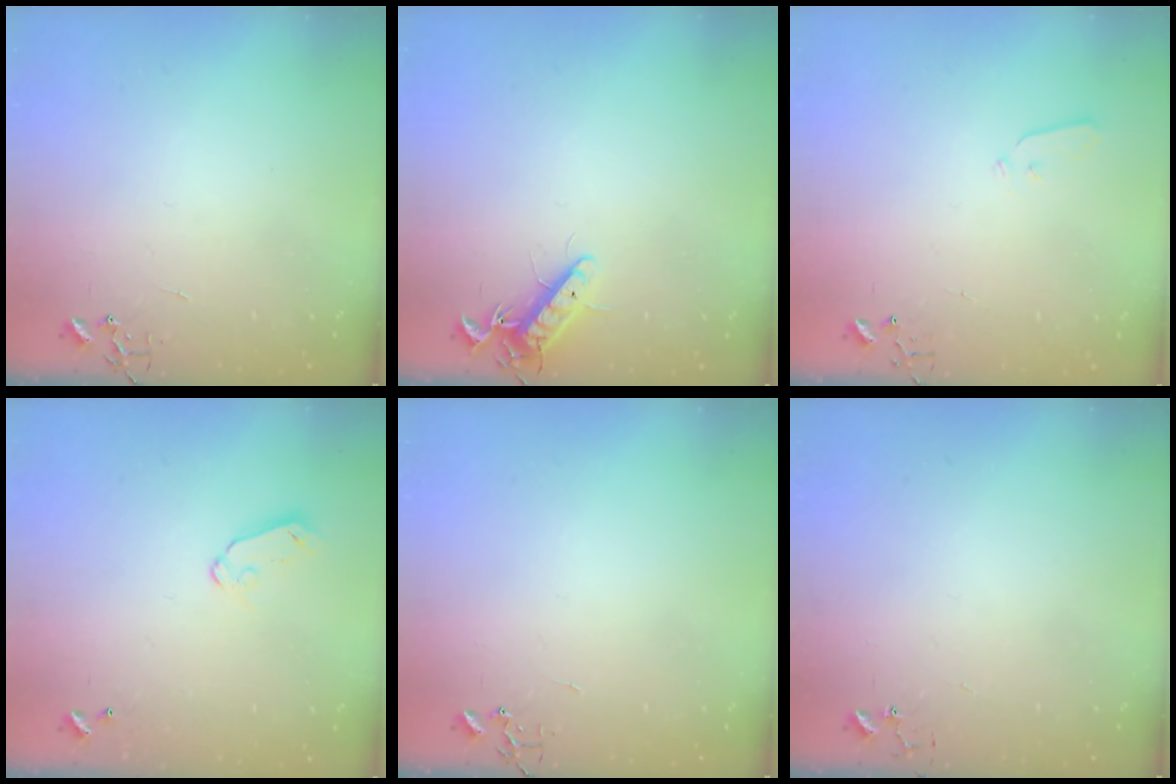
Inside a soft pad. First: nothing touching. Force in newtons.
{"total": 11.3, "press": 11.2, "slide": 1.5}
{"total": 3.6, "press": 3.6, "slide": 0.6}
{"total": 5.4, "press": 5.4, "slide": 0.5}
{"total": 0.0}
{"total": 3.1, "press": 3.1, "slide": 0.3}